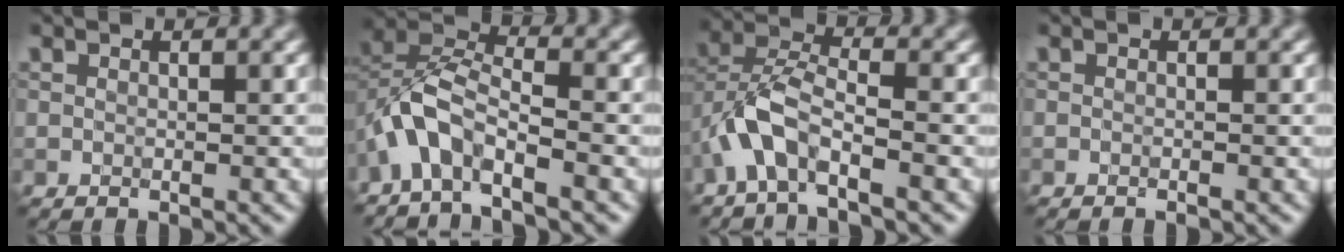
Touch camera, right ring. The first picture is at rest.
{"total": 4.9, "force": [-2.9, 2.0, 3.4], "torque": [-0.063, 0.011, -0.060]}
{"total": 4.7, "force": [-2.4, 1.9, 3.7], "torque": [-0.076, 0.013, -0.050]}
{"total": 0.5, "force": [-0.3, 0.1, 0.4], "torque": [-0.005, -0.005, -0.006]}